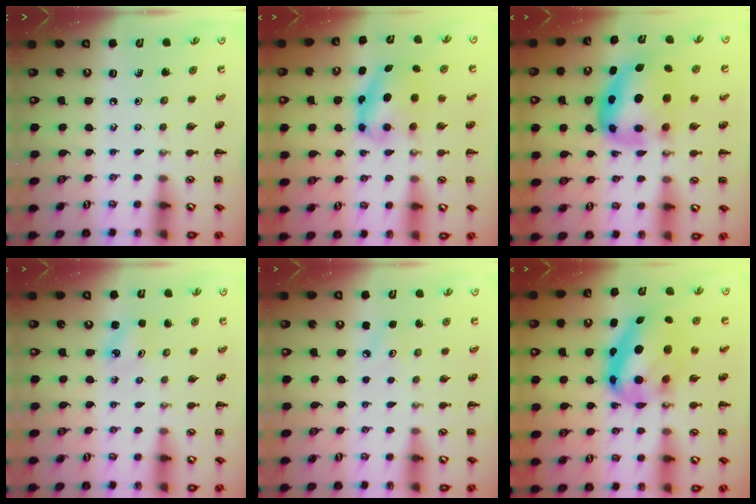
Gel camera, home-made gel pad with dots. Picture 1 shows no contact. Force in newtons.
{"total": 6.4, "press": 6.3, "slide": 0.6}
{"total": 8.5, "press": 8.2, "slide": 2.1}
{"total": 1.9, "press": 1.8, "slide": 0.5}
{"total": 2.8, "press": 2.7, "slide": 0.8}
{"total": 15.3, "press": 14.8, "slide": 3.7}